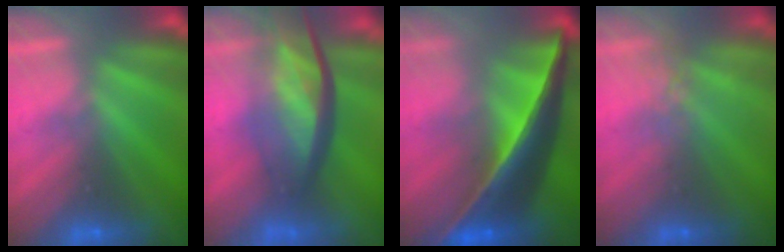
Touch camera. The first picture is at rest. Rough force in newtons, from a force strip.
{"total": 10.6}
{"total": 8.6}
{"total": 3.7}